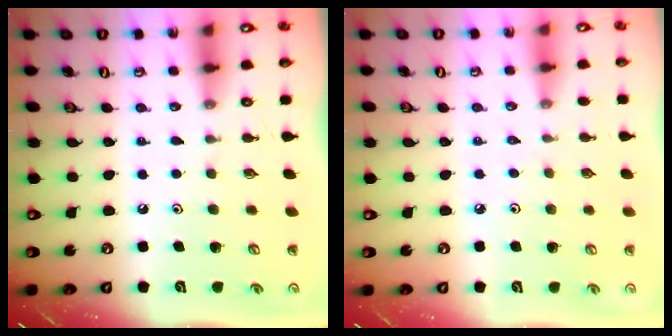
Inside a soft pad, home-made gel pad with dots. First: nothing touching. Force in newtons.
{"total": 1.9, "press": 1.8, "slide": 0.4}